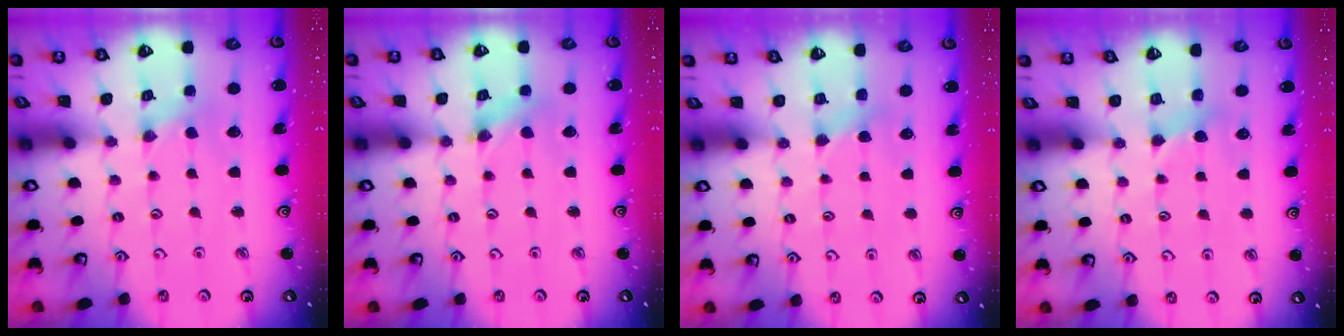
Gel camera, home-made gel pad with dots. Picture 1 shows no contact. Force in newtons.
{"total": 1.8, "press": 1.8, "slide": 0.3}
{"total": 2.9, "press": 2.9, "slide": 0.5}
{"total": 3.6, "press": 3.6, "slide": 0.5}